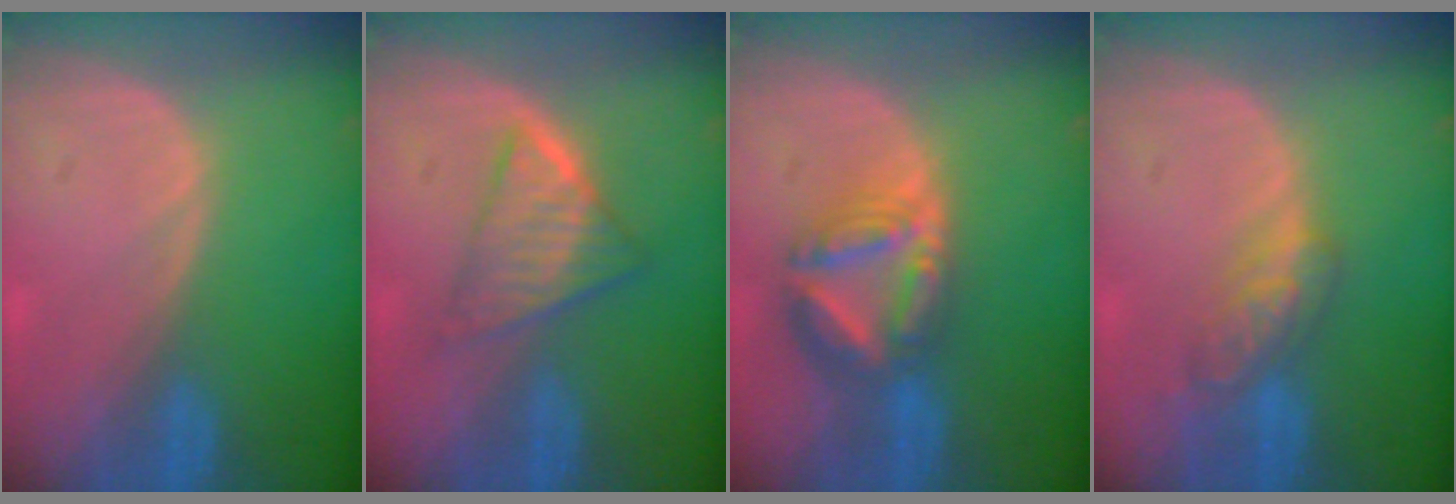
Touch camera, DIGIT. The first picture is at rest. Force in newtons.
{"total": 5.8, "press": 5.5, "slide": 1.7}
{"total": 8.2, "press": 7.1, "slide": 4.1}
{"total": 5.4, "press": 5.0, "slide": 2.1}